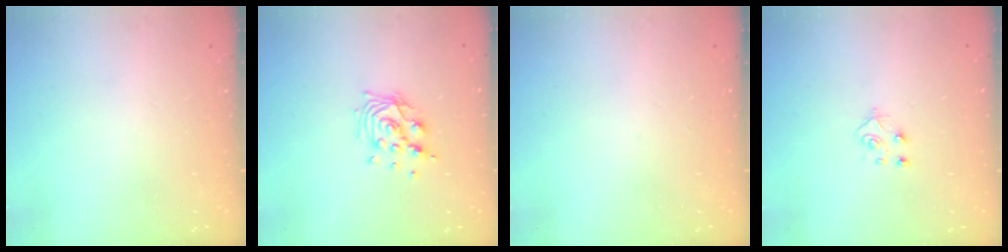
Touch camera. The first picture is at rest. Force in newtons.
{"total": 9.9, "press": 9.8, "slide": 1.5}
{"total": 0.0}
{"total": 5.5, "press": 5.5, "slide": 0.6}